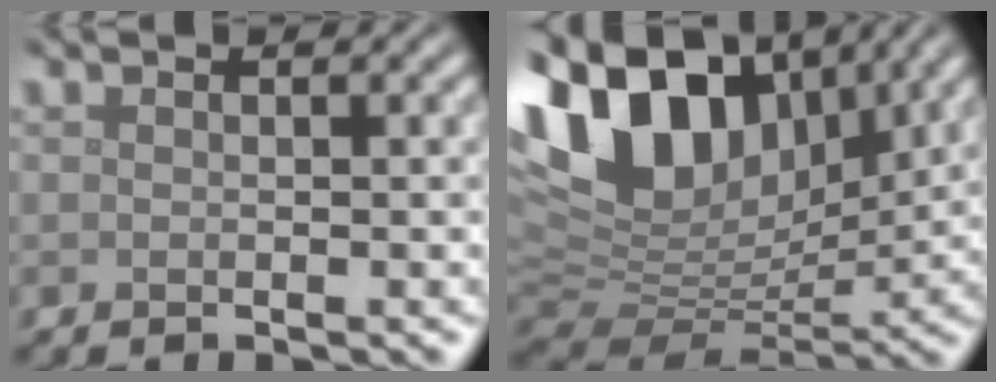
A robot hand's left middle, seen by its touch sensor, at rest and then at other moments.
{"total": 14.9, "force": [6.4, 9.3, 9.8], "torque": [-0.201, 0.029, 0.114]}